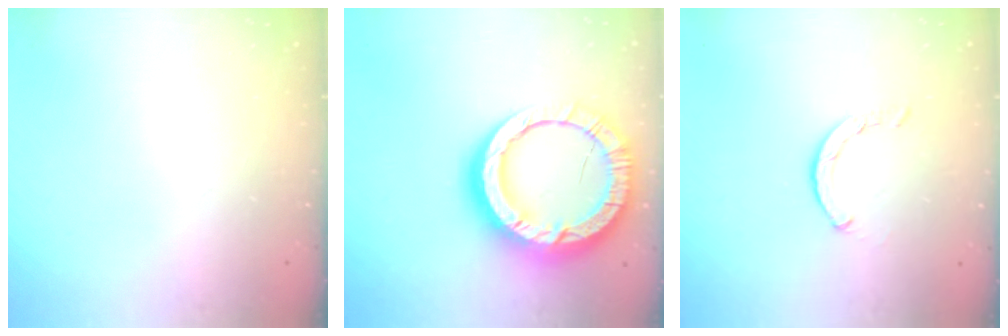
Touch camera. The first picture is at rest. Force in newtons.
{"total": 21.5, "press": 21.5, "slide": 1.8}
{"total": 2.1, "press": 2.1, "slide": 0.2}